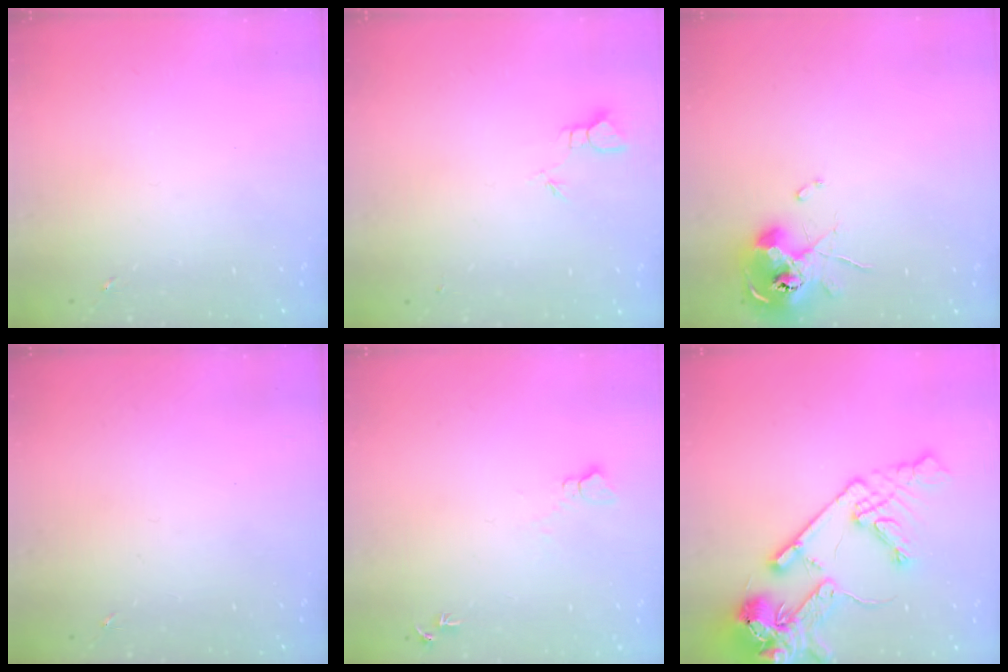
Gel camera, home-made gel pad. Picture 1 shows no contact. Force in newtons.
{"total": 2.0, "press": 2.0, "slide": 0.1}
{"total": 10.2, "press": 10.1, "slide": 1.4}
{"total": 0.0}
{"total": 5.7, "press": 5.7, "slide": 0.7}
{"total": 19.0, "press": 18.8, "slide": 2.9}